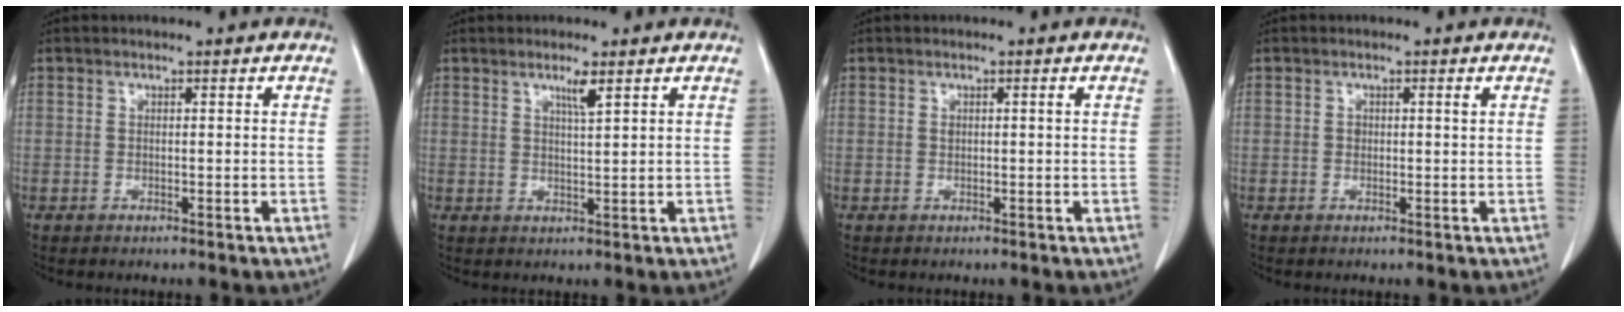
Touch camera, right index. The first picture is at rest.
{"total": 2.4, "force": [1.4, -0.2, 1.9], "torque": [-0.036, -0.005, 0.026]}
{"total": 0.8, "force": [0.3, 0.3, 0.7], "torque": [-0.014, 0.006, 0.010]}
{"total": 0.9, "force": [0.3, 0.4, 0.7], "torque": [-0.014, 0.005, 0.009]}